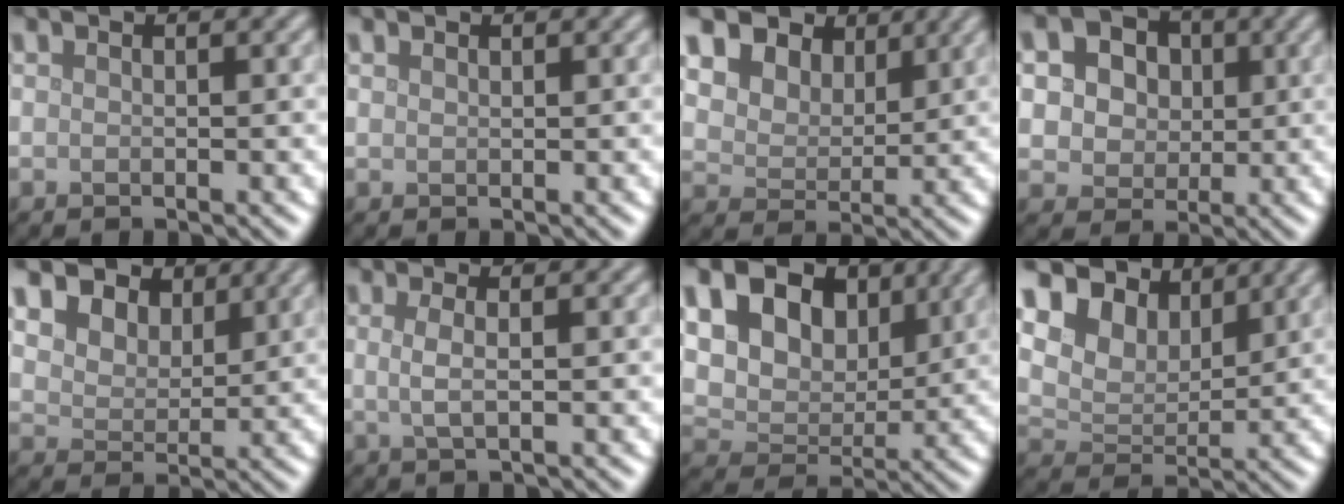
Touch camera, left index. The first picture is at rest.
{"total": 0.5, "force": [0.5, 0.2, 0.1], "torque": [0.000, 0.001, 0.011]}
{"total": 11.7, "force": [6.8, 8.1, 5.0], "torque": [-0.115, 0.022, 0.123]}
{"total": 8.4, "force": [3.1, 6.6, 4.1], "torque": [-0.077, 0.028, 0.034]}
{"total": 8.6, "force": [5.4, 5.6, 3.6], "torque": [-0.087, 0.012, 0.091]}
{"total": 2.0, "force": [0.2, 0.7, 1.9], "torque": [-0.036, 0.002, 0.001]}
{"total": 16.3, "force": [7.7, 11.2, 8.9], "torque": [-0.184, 0.042, 0.141]}
{"total": 9.6, "force": [6.4, 5.6, 4.5], "torque": [-0.110, 0.006, 0.102]}